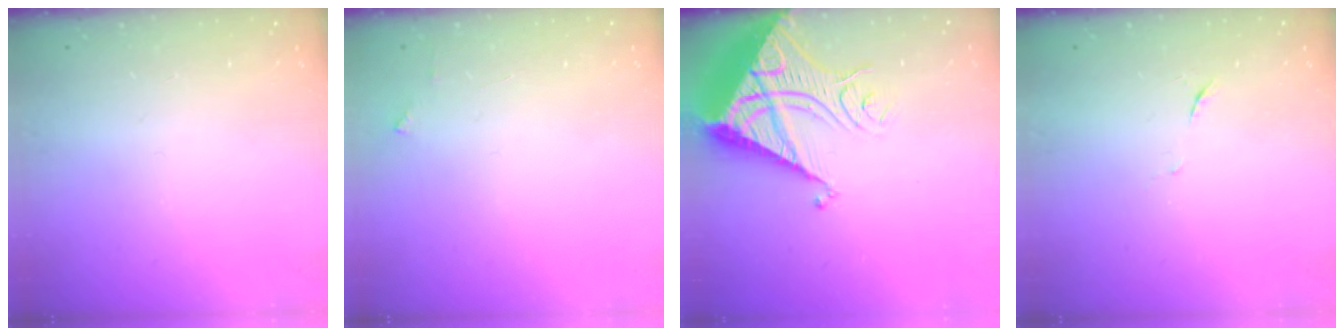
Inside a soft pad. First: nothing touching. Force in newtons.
{"total": 2.6, "press": 2.6, "slide": 0.2}
{"total": 13.7, "press": 13.7, "slide": 1.3}
{"total": 4.3, "press": 4.1, "slide": 1.2}